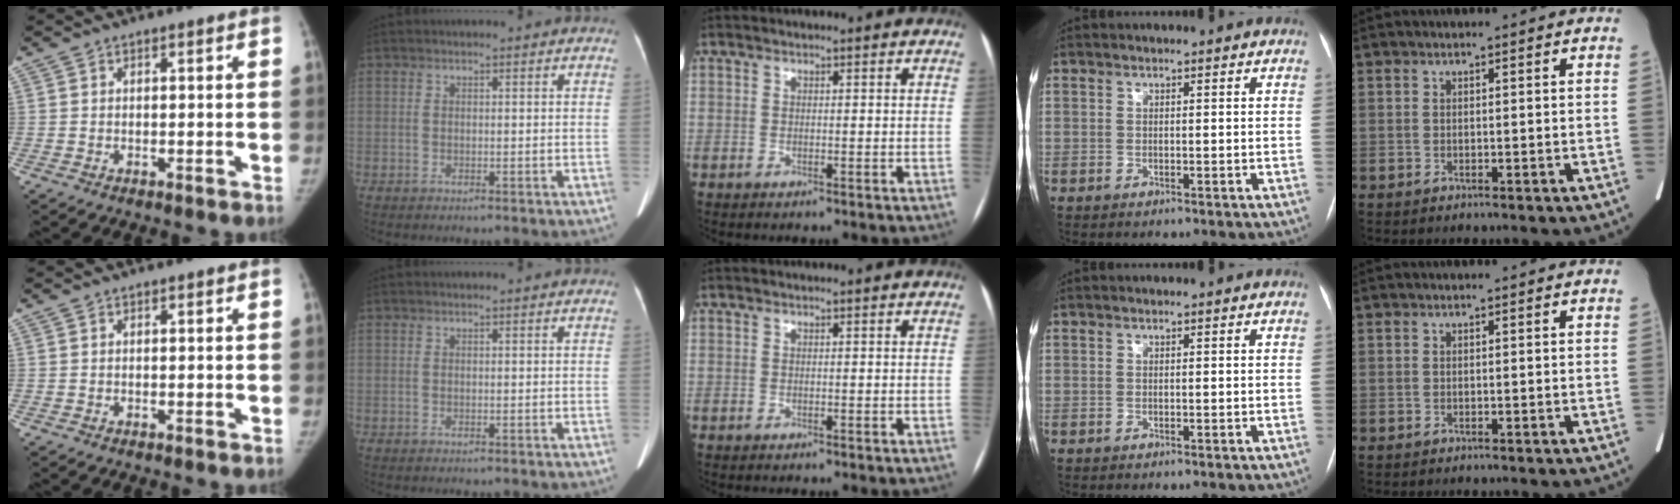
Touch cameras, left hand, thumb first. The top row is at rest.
{}